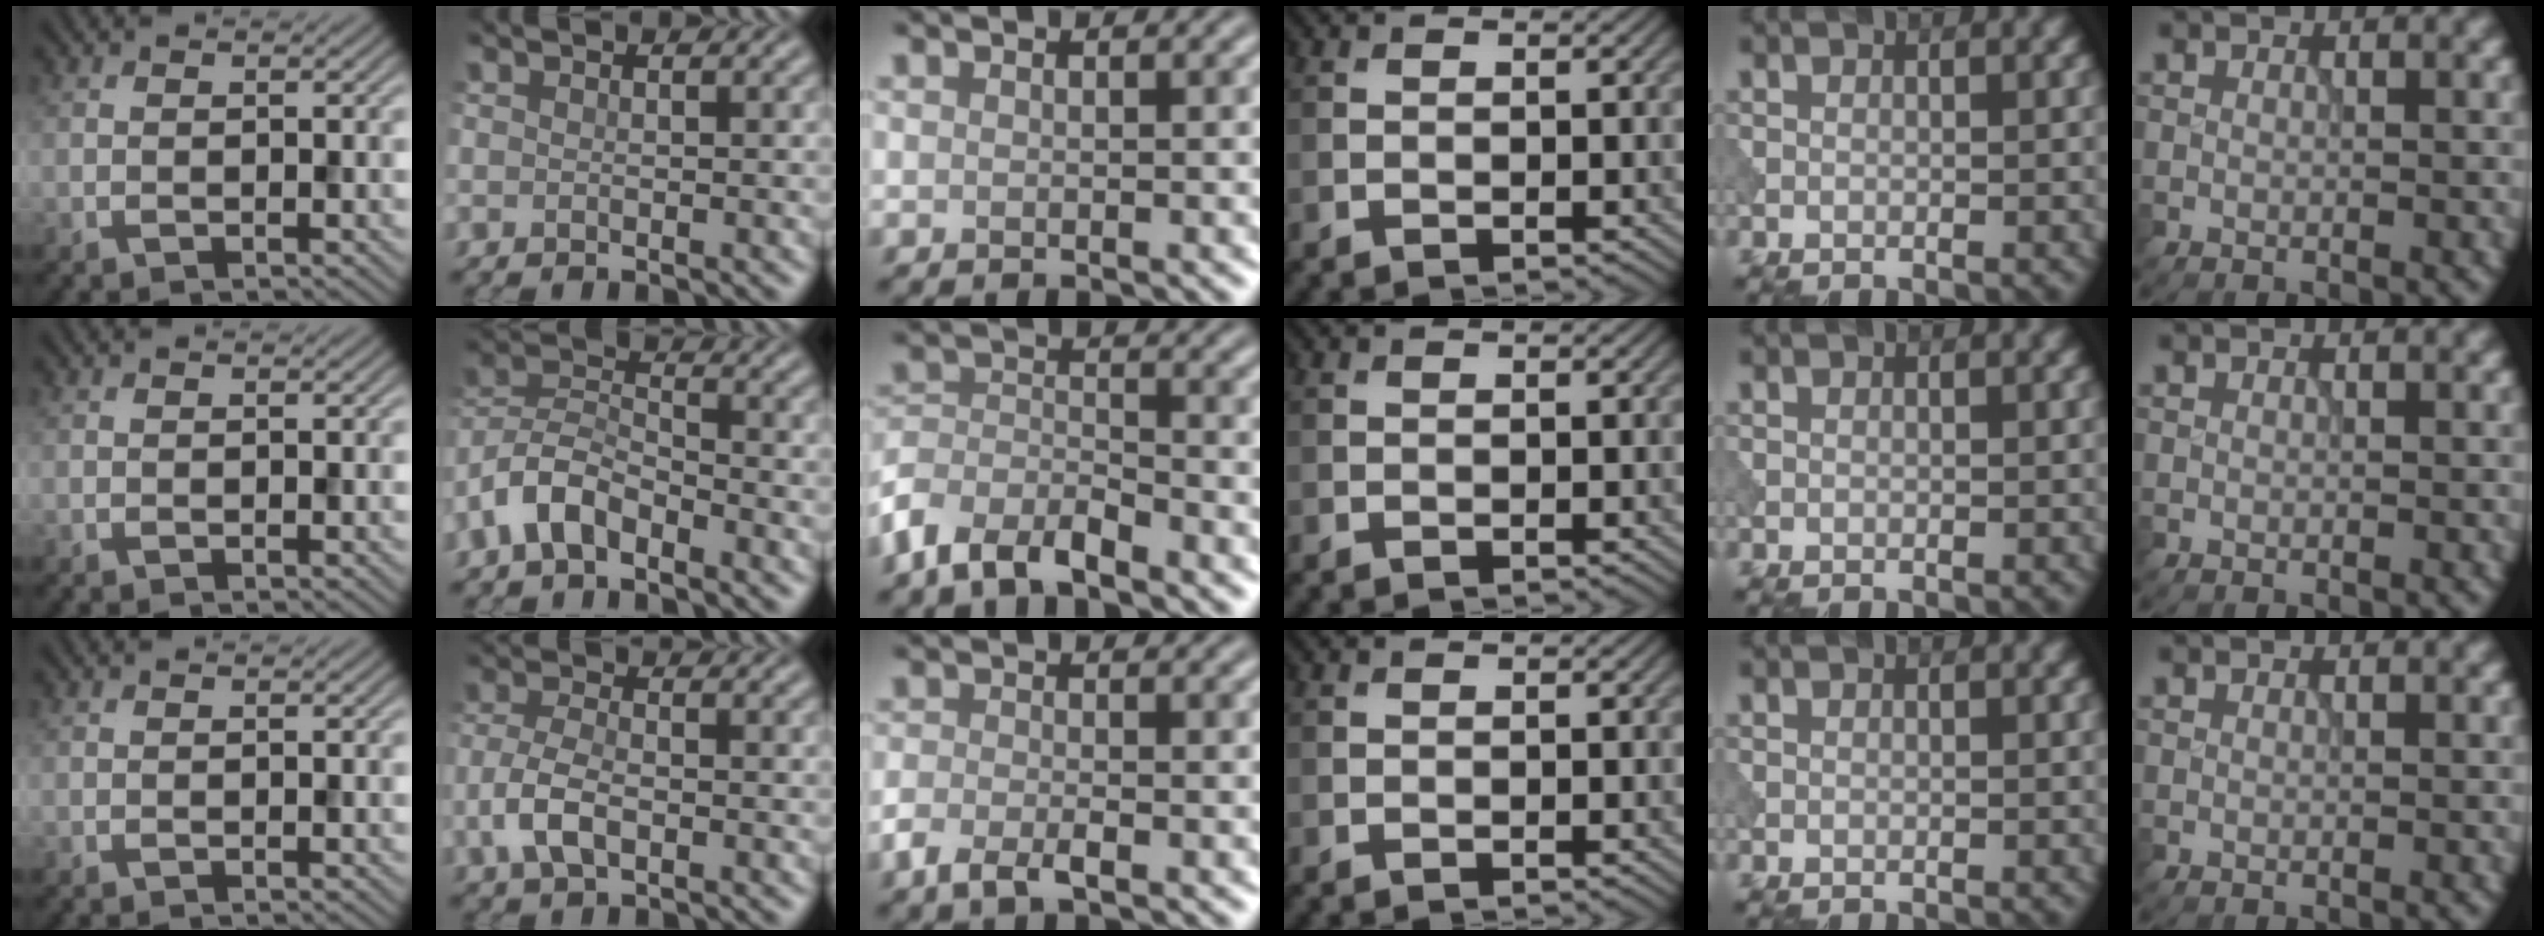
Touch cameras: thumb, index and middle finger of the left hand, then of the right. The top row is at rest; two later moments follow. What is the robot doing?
{"motion": "extract", "object": "peg toy"}